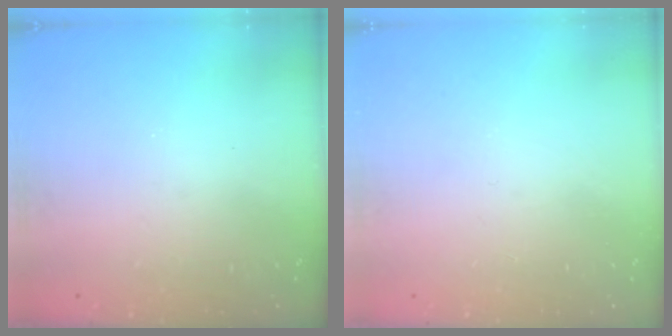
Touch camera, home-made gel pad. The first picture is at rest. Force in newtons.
{"total": 0.0}